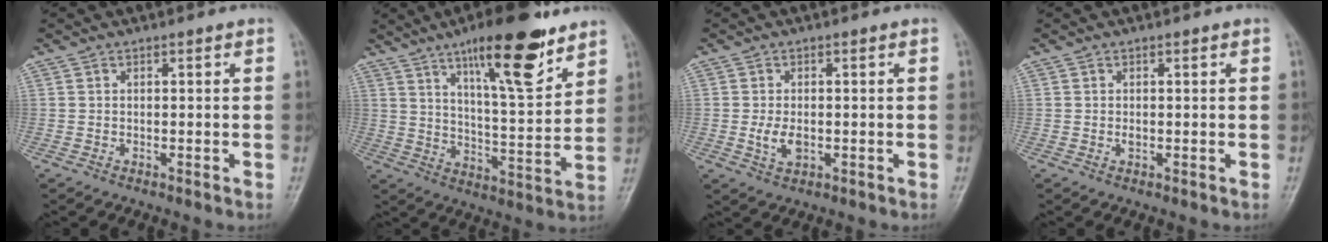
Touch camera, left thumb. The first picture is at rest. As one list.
[{"total": 17.3, "force": [10.8, 4.4, 12.7], "torque": [-0.173, -0.060, 0.176]}, {"total": 3.6, "force": [-0.4, 2.1, 2.8], "torque": [-0.056, -0.006, -0.006]}, {"total": 0.8, "force": [0.1, 0.5, 0.6], "torque": [-0.010, -0.001, 0.002]}]